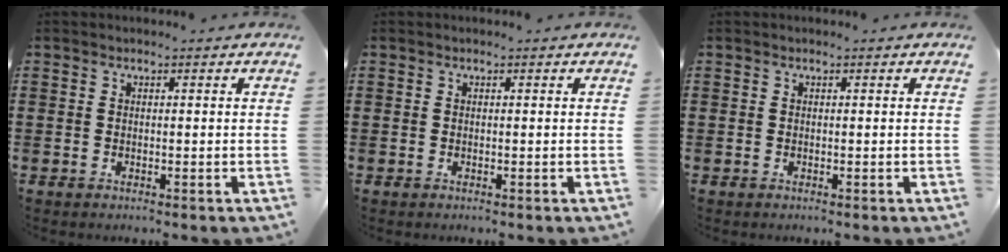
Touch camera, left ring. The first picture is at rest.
{"total": 0.0}
{"total": 0.0}